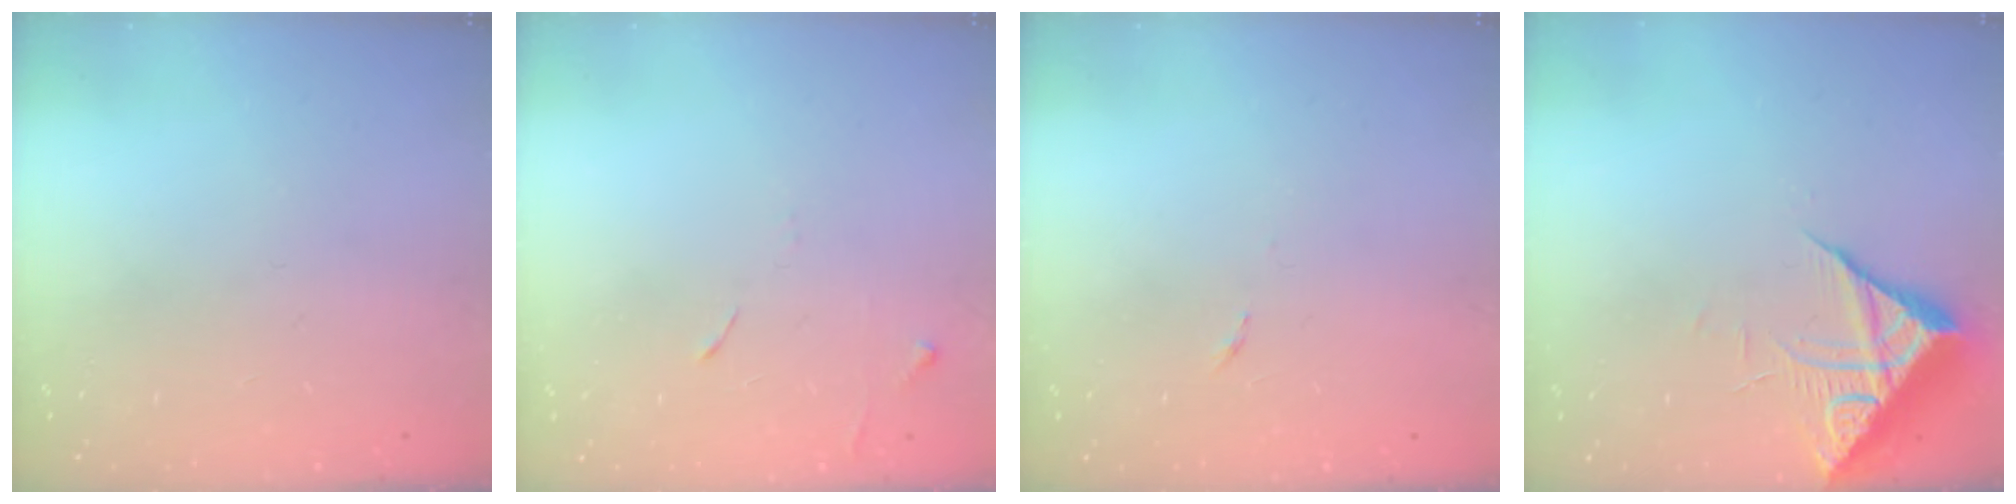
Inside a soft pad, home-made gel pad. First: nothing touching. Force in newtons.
{"total": 5.4, "press": 5.4, "slide": 0.7}
{"total": 2.6, "press": 2.6, "slide": 0.4}
{"total": 8.5, "press": 8.4, "slide": 0.8}